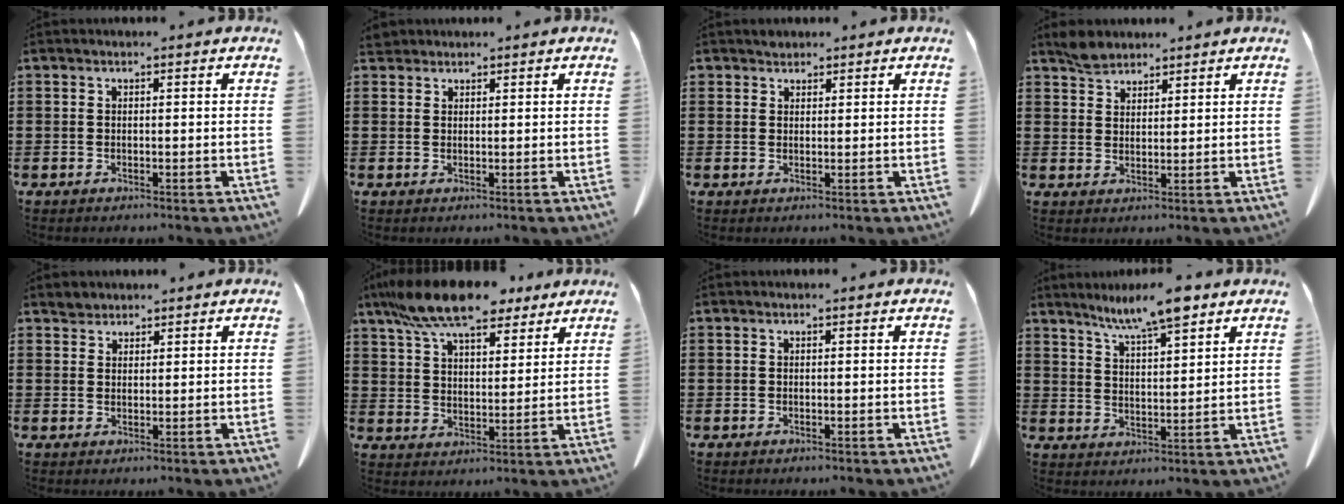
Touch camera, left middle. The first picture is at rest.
{"total": 1.7, "force": [1.6, 0.6, 0.4], "torque": [-0.014, 0.003, 0.032]}
{"total": 1.3, "force": [1.2, 0.5, 0.0], "torque": [-0.005, -0.001, 0.024]}
{"total": 3.1, "force": [2.8, 1.3, 0.8], "torque": [-0.024, 0.004, 0.054]}
{"total": 1.7, "force": [1.6, 0.6, 0.0], "torque": [-0.004, 0.002, 0.033]}
{"total": 11.1, "force": [9.1, 3.1, 5.5], "torque": [-0.130, -0.021, 0.169]}
{"total": 0.0}
{"total": 8.1, "force": [6.4, 1.2, 4.8], "torque": [-0.099, -0.015, 0.112]}